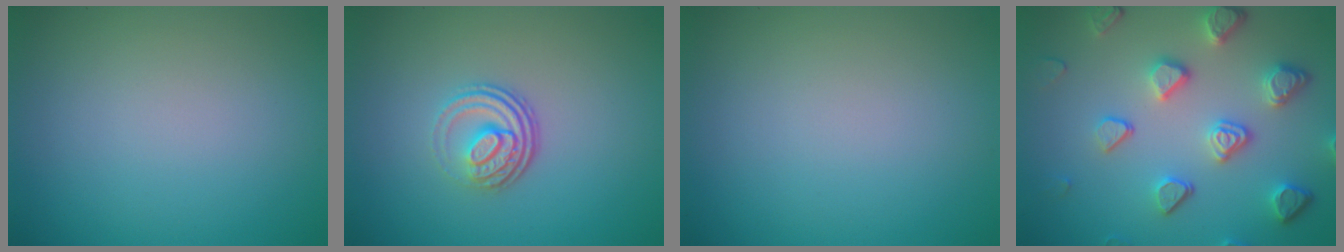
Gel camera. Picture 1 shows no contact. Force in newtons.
{"total": 3.6, "press": 2.5, "slide": 2.6}
{"total": 0.0}
{"total": 5.0, "press": 4.2, "slide": 2.8}